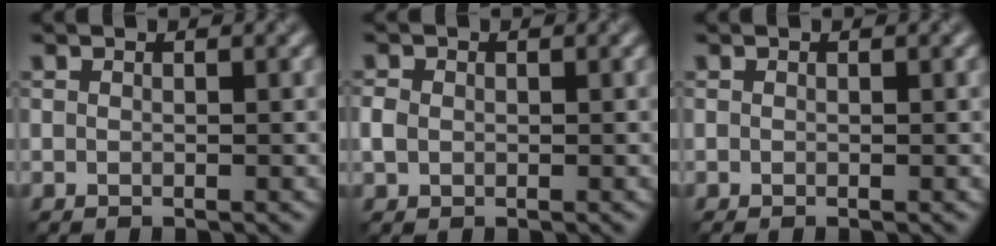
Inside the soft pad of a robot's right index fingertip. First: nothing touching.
{"total": 1.2, "force": [0.2, 1.1, 0.5], "torque": [-0.010, 0.007, 0.000]}
{"total": 0.6, "force": [-0.2, 0.1, 0.5], "torque": [-0.010, -0.004, -0.005]}